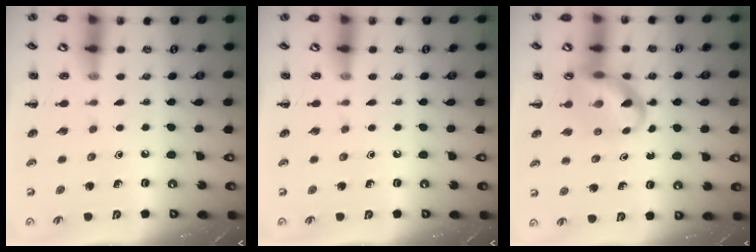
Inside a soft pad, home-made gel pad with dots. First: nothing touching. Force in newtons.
{"total": 0.0}
{"total": 10.6, "press": 10.1, "slide": 3.2}